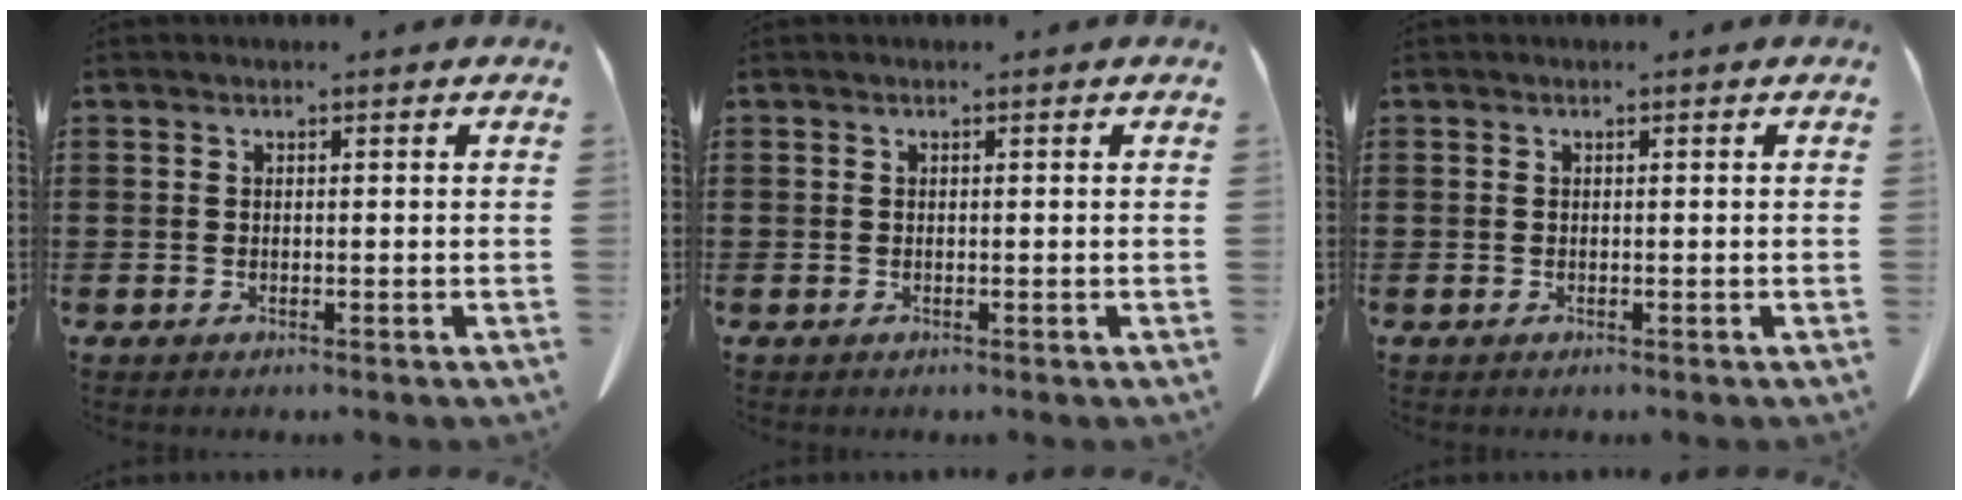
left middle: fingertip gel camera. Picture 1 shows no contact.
{"total": 0.0}
{"total": 0.0}